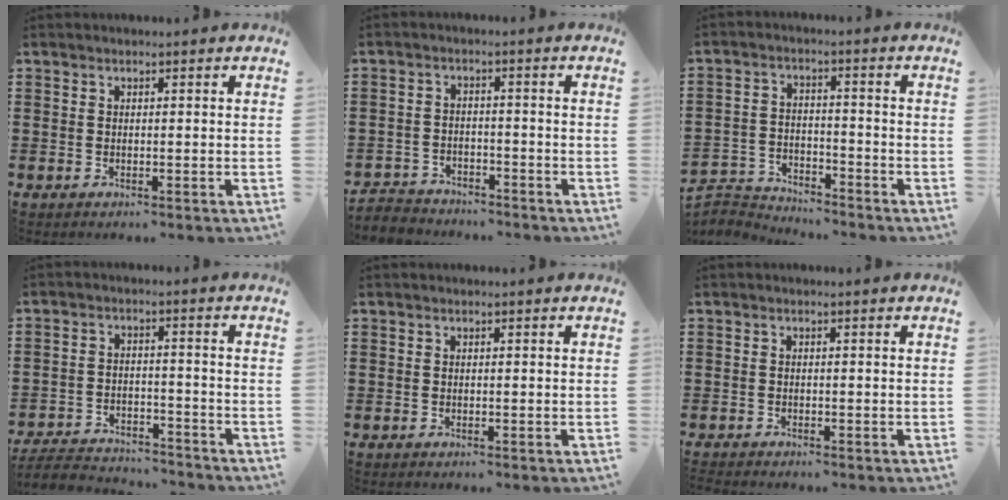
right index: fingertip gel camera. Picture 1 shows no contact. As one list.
[{"total": 2.9, "force": [-2.8, 0.6, -0.2], "torque": [-0.006, 0.001, -0.063]}, {"total": 4.1, "force": [-4.0, 0.8, 0.0], "torque": [-0.014, 0.003, -0.089]}, {"total": 4.6, "force": [-4.5, 0.7, 0.8], "torque": [-0.029, 0.000, -0.095]}, {"total": 0.0}, {"total": 0.6, "force": [-0.6, 0.1, 0.0], "torque": [-0.001, -0.001, -0.013]}]